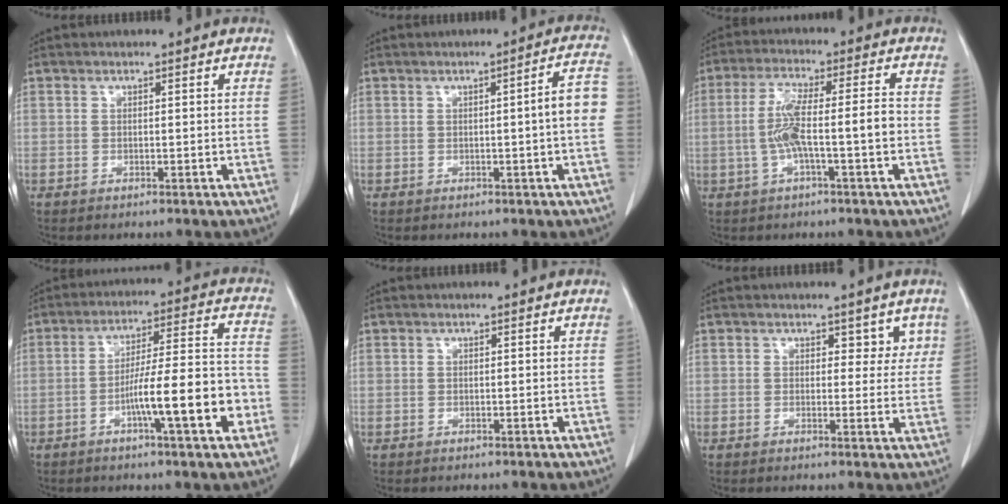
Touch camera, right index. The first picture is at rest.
{"total": 5.0, "force": [-0.4, -0.1, 4.9], "torque": [-0.060, 0.010, -0.007]}
{"total": 7.9, "force": [-1.4, 0.7, 7.7], "torque": [-0.152, 0.019, -0.026]}
{"total": 13.1, "force": [-4.5, 0.9, 12.2], "torque": [-0.192, 0.010, -0.070]}
{"total": 0.0}
{"total": 3.3, "force": [1.8, 2.3, 1.7], "torque": [0.005, -0.001, 0.017]}